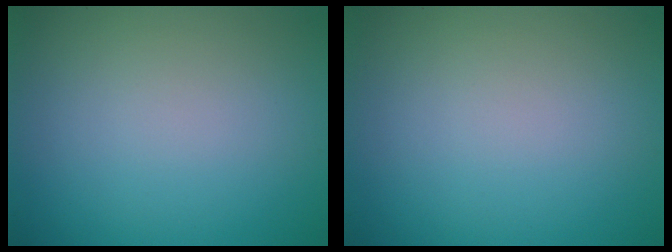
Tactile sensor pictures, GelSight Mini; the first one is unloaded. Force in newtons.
{"total": 0.0}